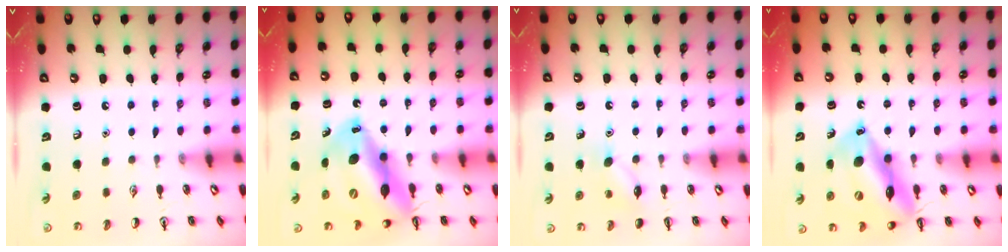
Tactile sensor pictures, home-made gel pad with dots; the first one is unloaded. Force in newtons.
{"total": 17.0, "press": 16.2, "slide": 5.1}
{"total": 7.2, "press": 6.9, "slide": 1.8}
{"total": 16.5, "press": 16.3, "slide": 2.7}